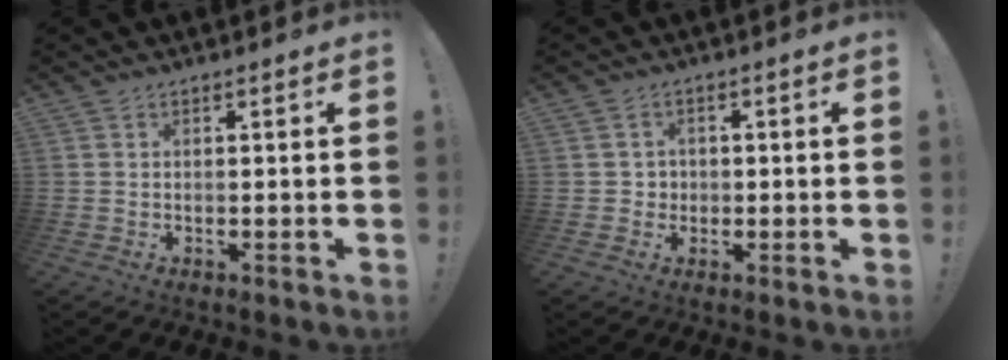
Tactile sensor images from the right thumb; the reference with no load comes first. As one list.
[{"total": 2.9, "force": [-0.1, 2.8, 0.6], "torque": [-0.013, 0.004, -0.002]}]